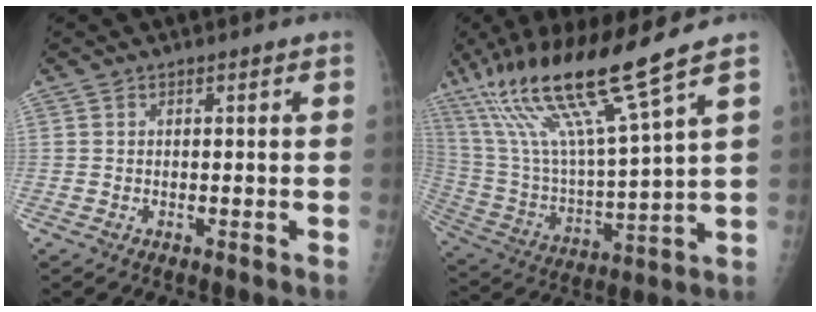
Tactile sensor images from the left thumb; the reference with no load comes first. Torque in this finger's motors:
{"motor_torque": [0.53, 0.24, 1.29, -1.48, 0.50]}